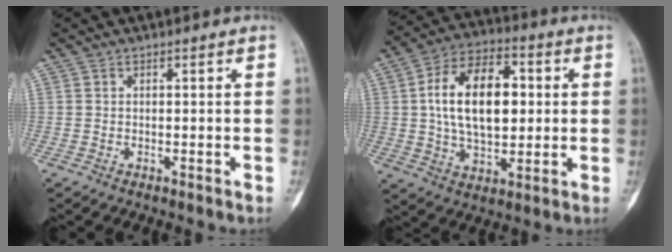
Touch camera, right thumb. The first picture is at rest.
{"total": 17.1, "force": [2.0, 10.1, 13.7], "torque": [-0.212, 0.011, 0.032]}